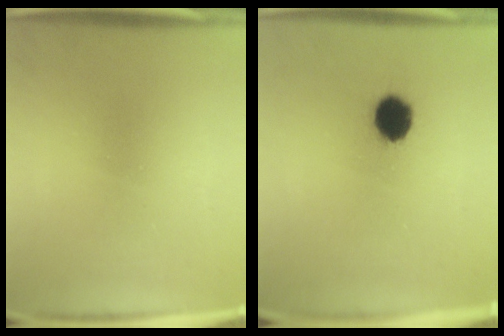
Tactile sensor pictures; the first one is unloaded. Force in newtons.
{"total": 7.5}